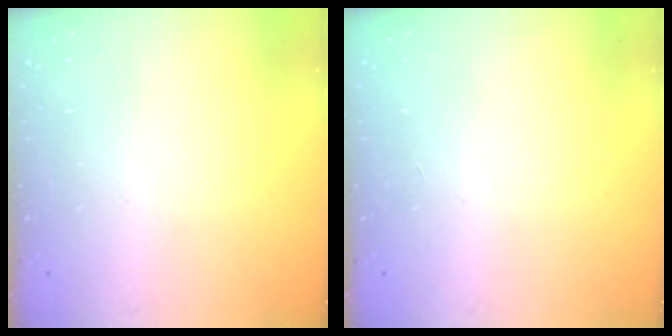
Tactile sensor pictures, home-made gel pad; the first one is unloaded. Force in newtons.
{"total": 0.0}